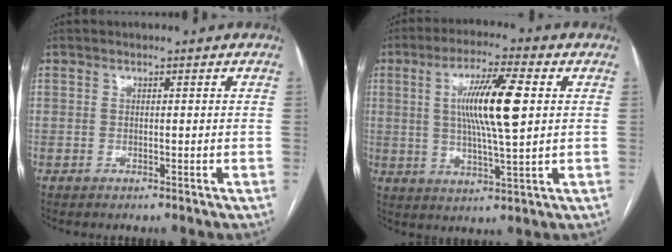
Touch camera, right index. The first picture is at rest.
{"total": 11.7, "force": [2.1, 1.0, 11.5], "torque": [-0.210, 0.003, 0.037]}